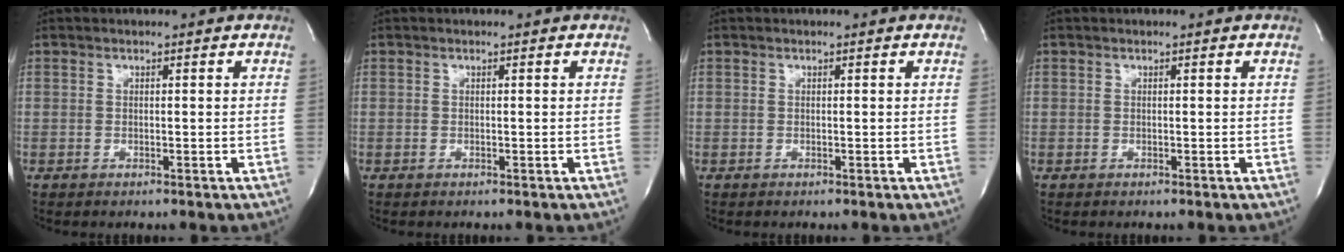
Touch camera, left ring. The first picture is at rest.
{"total": 0.0}
{"total": 0.0}
{"total": 0.0}